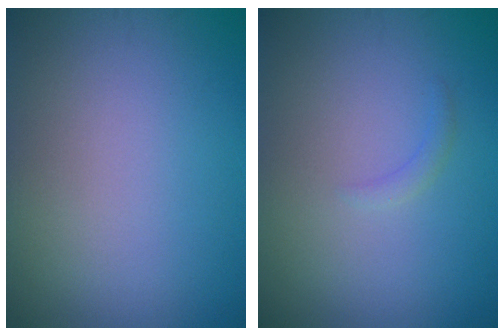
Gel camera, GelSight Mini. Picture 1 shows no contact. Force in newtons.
{"total": 0.8, "press": 0.8, "slide": 0.1}